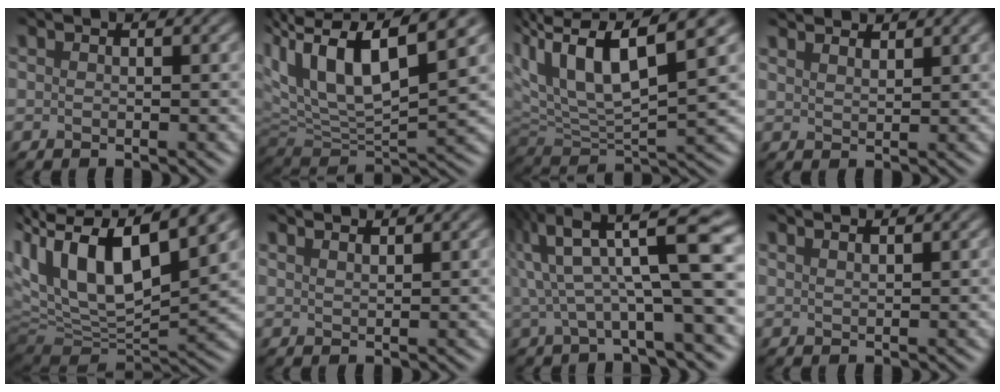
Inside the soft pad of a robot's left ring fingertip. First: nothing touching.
{"total": 12.9, "force": [4.8, 4.8, 10.9], "torque": [-0.208, 0.020, 0.085]}
{"total": 11.4, "force": [4.8, 3.8, 9.6], "torque": [-0.189, 0.019, 0.087]}
{"total": 3.6, "force": [3.2, 1.0, 1.3], "torque": [-0.014, 0.008, 0.038]}
{"total": 13.8, "force": [4.2, 5.9, 11.8], "torque": [-0.213, 0.028, 0.067]}
{"total": 2.4, "force": [2.1, 0.6, 0.9], "torque": [-0.001, 0.009, 0.025]}
{"total": 9.2, "force": [1.6, 2.3, 8.8], "torque": [-0.148, 0.020, 0.024]}
{"total": 1.5, "force": [1.2, 0.4, 0.7], "torque": [0.001, 0.009, 0.014]}